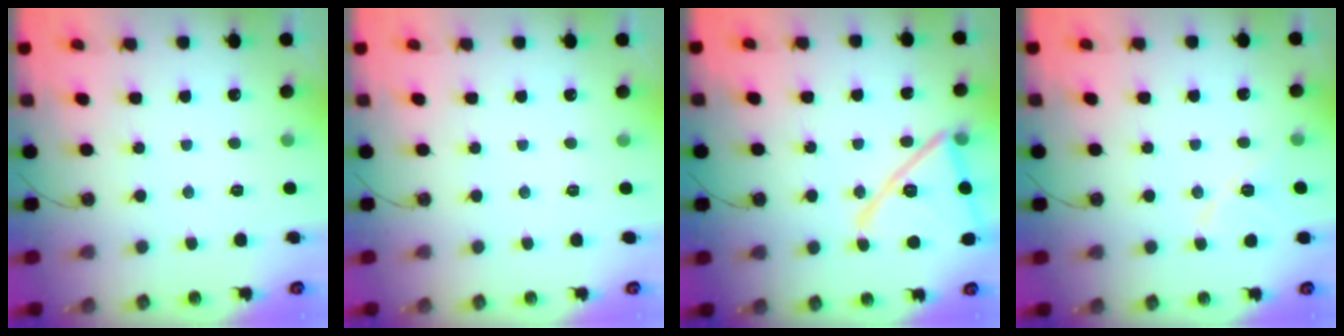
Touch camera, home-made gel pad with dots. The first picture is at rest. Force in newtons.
{"total": 0.0}
{"total": 18.2, "press": 18.0, "slide": 2.9}
{"total": 7.8, "press": 7.8, "slide": 0.7}